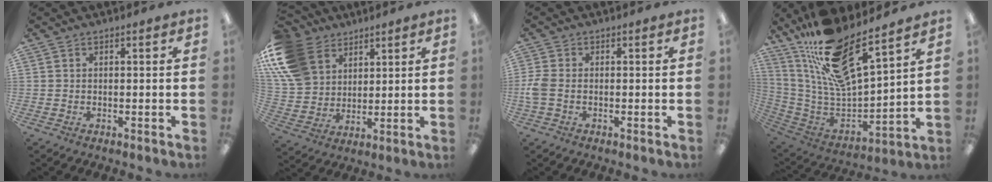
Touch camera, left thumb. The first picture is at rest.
{"total": 16.0, "force": [8.2, 11.7, 7.1], "torque": [-0.172, -0.025, 0.164]}
{"total": 3.9, "force": [-0.7, 2.4, 3.0], "torque": [-0.071, -0.001, -0.015]}
{"total": 19.4, "force": [14.6, 4.6, 11.9], "torque": [-0.224, -0.107, 0.251]}